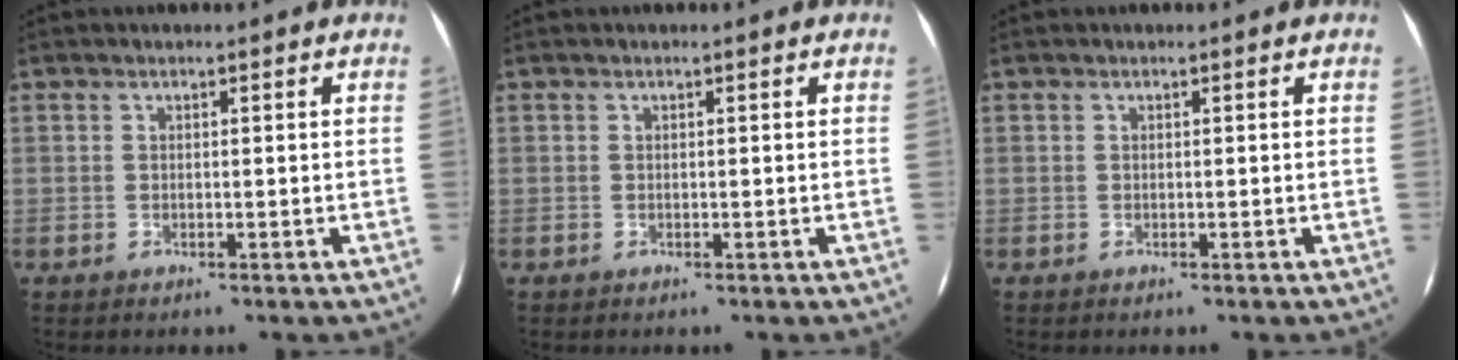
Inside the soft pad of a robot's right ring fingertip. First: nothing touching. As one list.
[{"total": 0.0}, {"total": 0.0}]